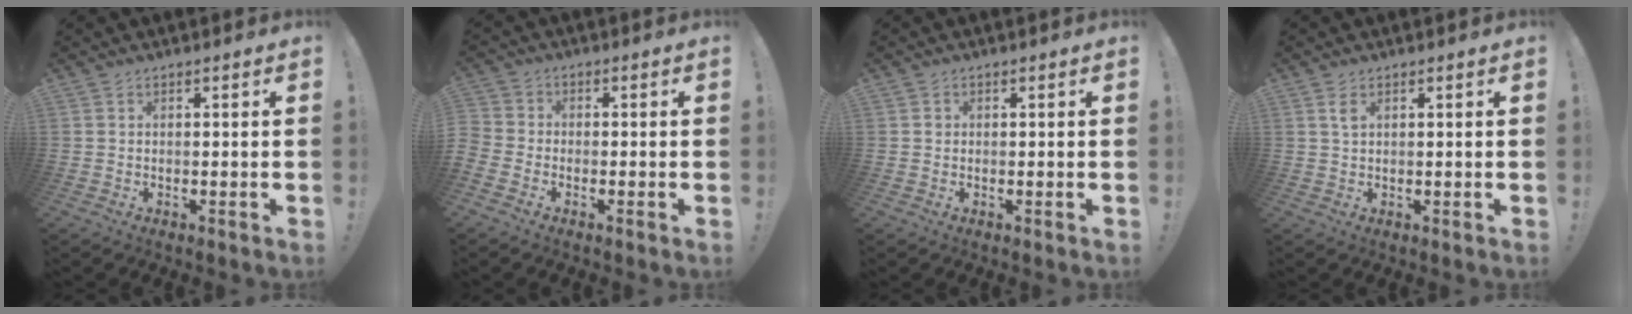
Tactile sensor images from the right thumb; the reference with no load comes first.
{"total": 3.2, "force": [-2.0, 2.3, 1.1], "torque": [-0.036, 0.009, -0.038]}
{"total": 0.9, "force": [-0.1, 0.8, -0.2], "torque": [0.012, -0.001, -0.004]}
{"total": 2.2, "force": [1.0, 1.0, 1.7], "torque": [-0.031, -0.001, 0.017]}